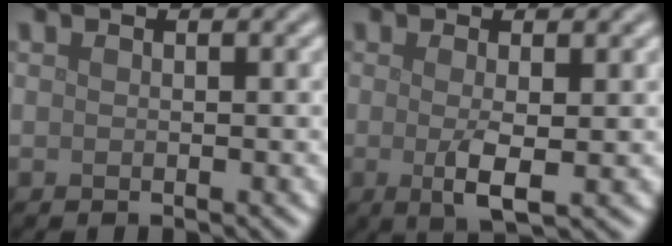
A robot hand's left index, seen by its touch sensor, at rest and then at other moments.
{"total": 2.9, "force": [-0.3, 0.6, 2.9], "torque": [-0.057, -0.009, -0.003]}